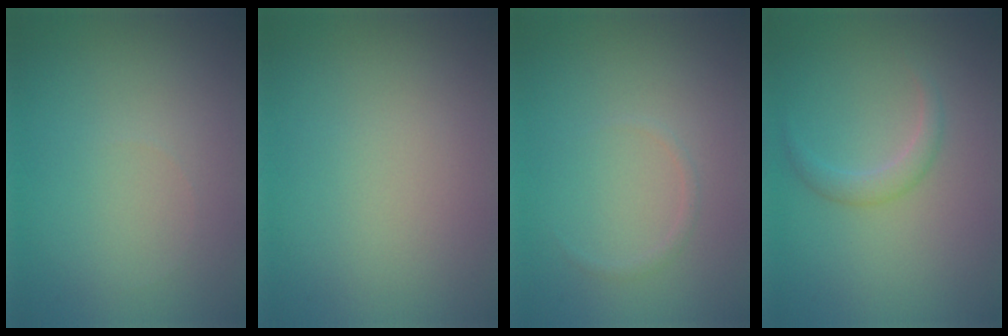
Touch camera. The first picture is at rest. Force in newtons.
{"total": 0.0}
{"total": 0.6, "press": 0.6, "slide": 0.1}
{"total": 1.6, "press": 1.6, "slide": 0.1}